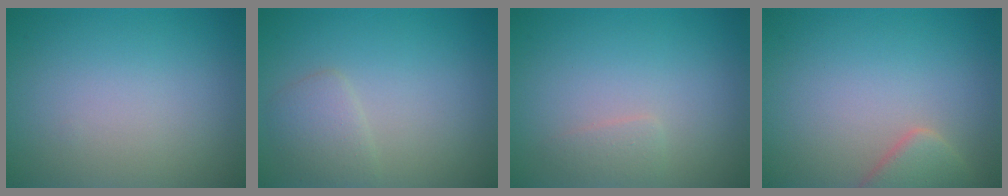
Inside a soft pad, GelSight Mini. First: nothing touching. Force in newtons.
{"total": 1.9, "press": 1.9, "slide": 0.0}
{"total": 1.0, "press": 1.0, "slide": 0.1}
{"total": 2.9, "press": 2.8, "slide": 0.3}